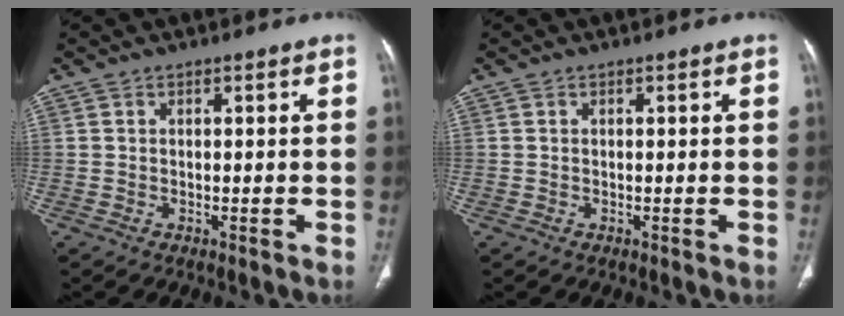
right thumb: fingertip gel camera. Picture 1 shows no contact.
{"total": 0.0}